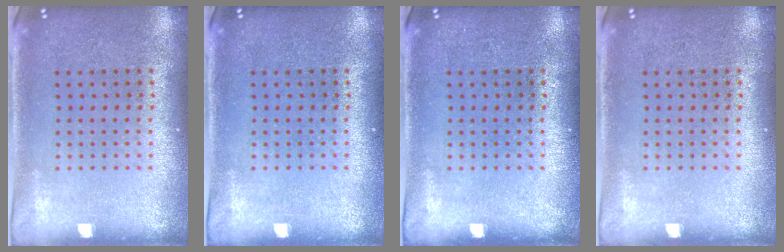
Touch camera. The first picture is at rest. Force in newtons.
{"total": 0.0}
{"total": 0.0}
{"total": 0.0}